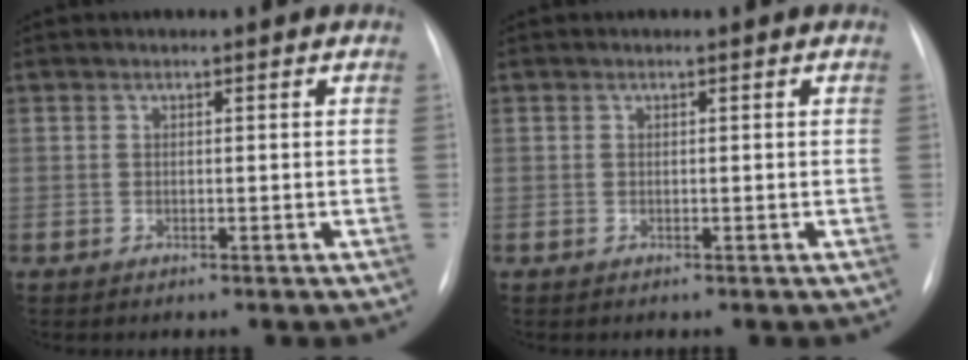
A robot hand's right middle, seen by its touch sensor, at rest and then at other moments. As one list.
[{"total": 0.0}]